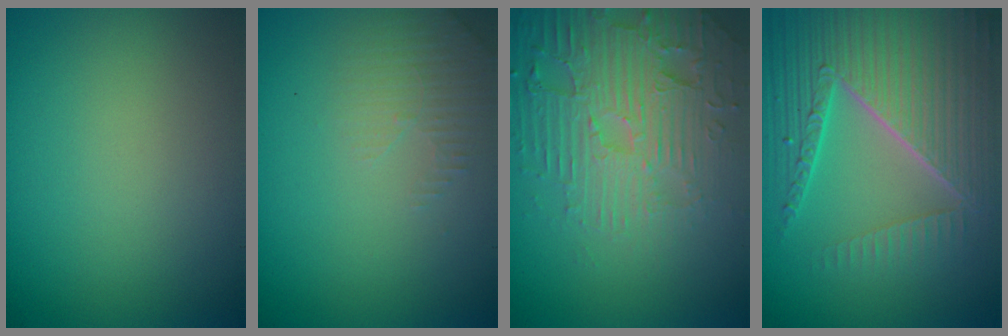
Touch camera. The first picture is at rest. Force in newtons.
{"total": 1.9, "press": 1.8, "slide": 0.6}
{"total": 6.2, "press": 5.0, "slide": 3.7}
{"total": 9.0, "press": 6.0, "slide": 6.8}